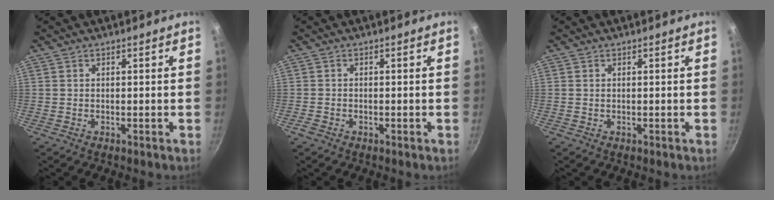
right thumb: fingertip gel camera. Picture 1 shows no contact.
{"total": 1.1, "force": [-0.7, 0.7, 0.4], "torque": [-0.013, 0.003, -0.013]}
{"total": 0.0}